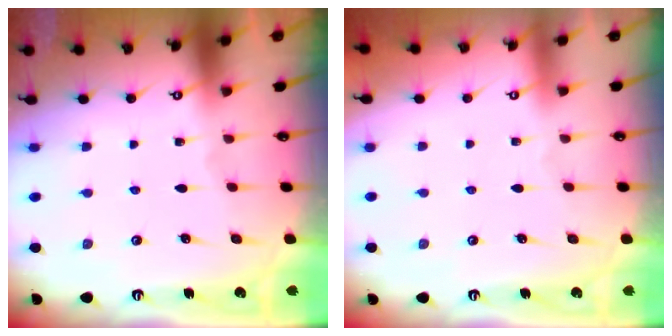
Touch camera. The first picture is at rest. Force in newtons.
{"total": 3.9, "press": 3.9, "slide": 0.1}